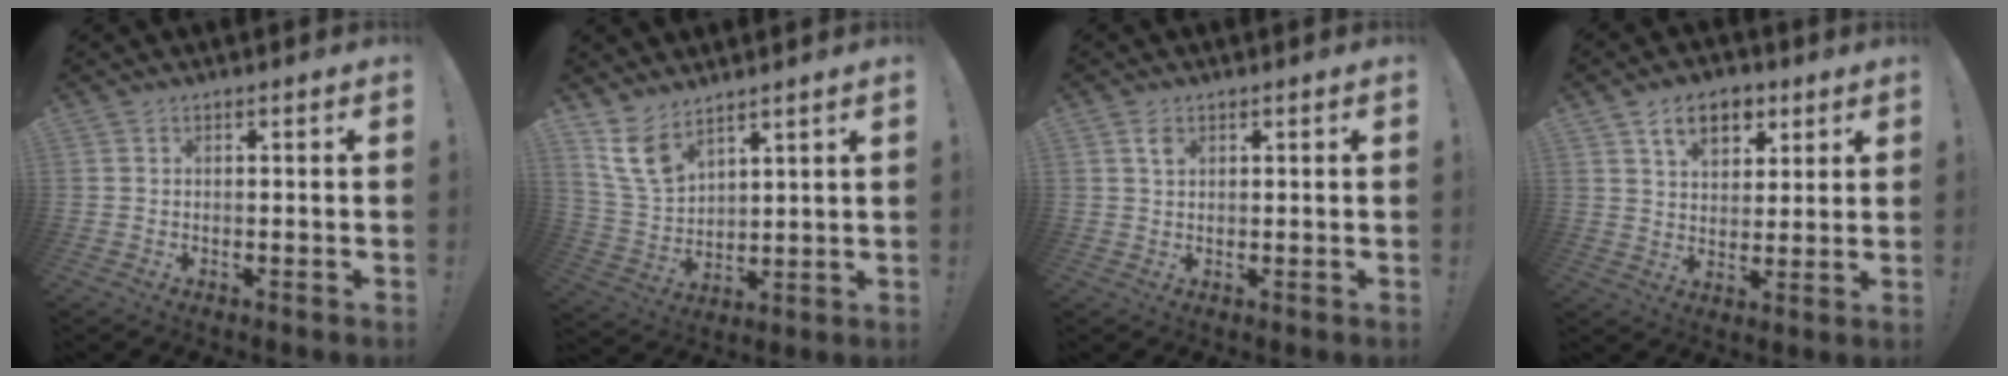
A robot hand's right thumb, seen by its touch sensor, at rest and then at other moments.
{"total": 10.6, "force": [7.7, 5.8, 4.5], "torque": [-0.099, -0.040, 0.156]}
{"total": 2.1, "force": [1.1, 1.2, 1.4], "torque": [-0.022, -0.002, 0.018]}
{"total": 10.6, "force": [5.5, 6.9, 5.9], "torque": [-0.084, -0.016, 0.101]}